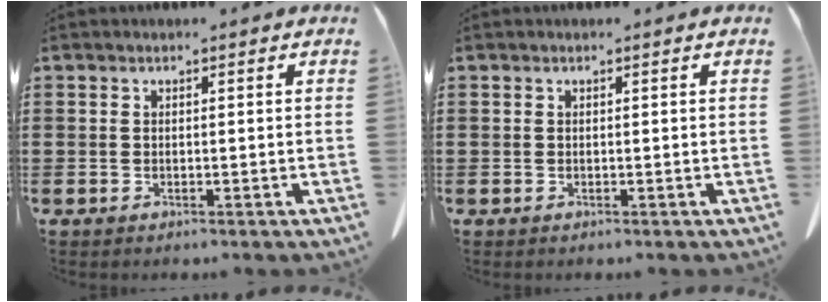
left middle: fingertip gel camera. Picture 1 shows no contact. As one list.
[{"total": 0.0}]